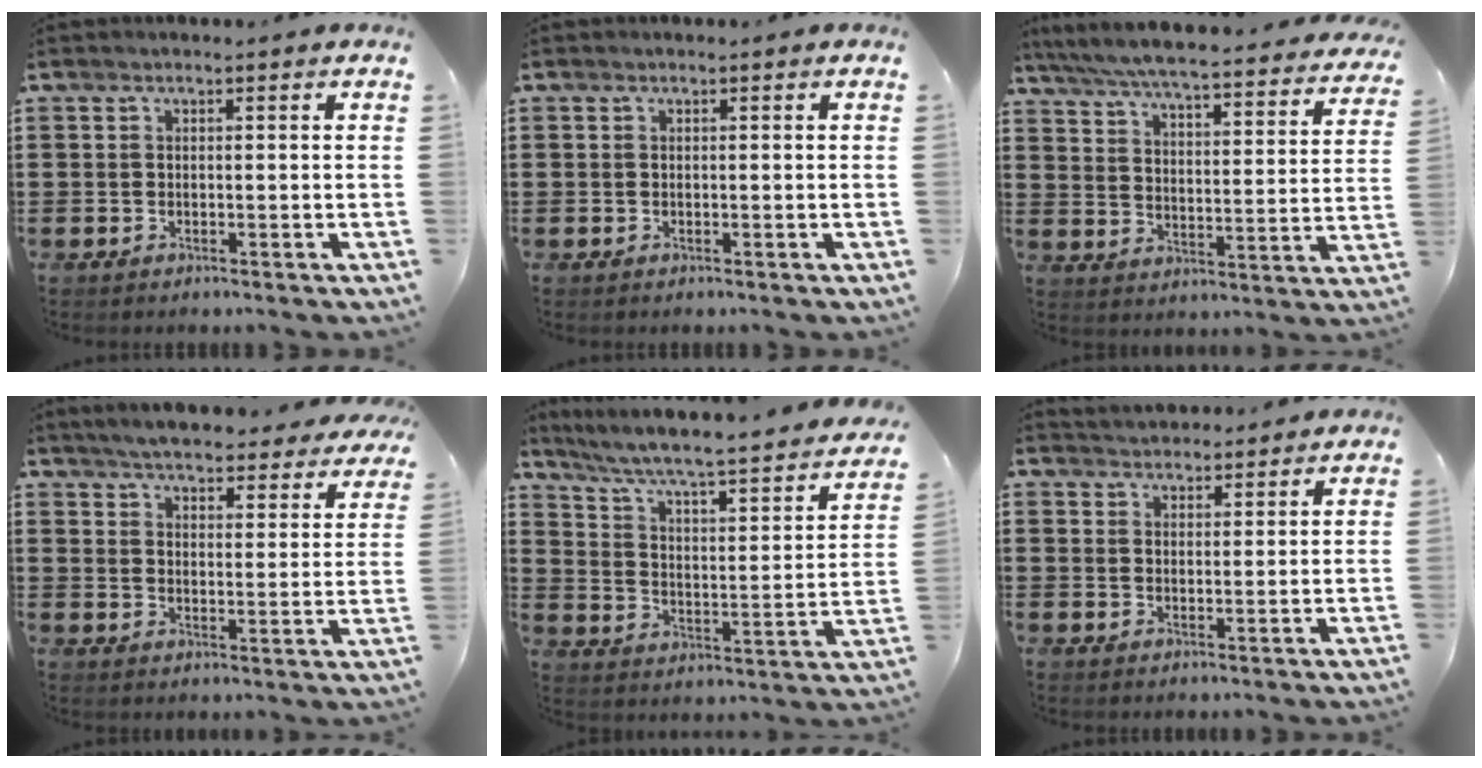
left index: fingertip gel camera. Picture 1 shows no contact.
{"total": 0.0}
{"total": 5.6, "force": [5.3, -0.4, 1.8], "torque": [-0.060, -0.044, 0.086]}
{"total": 5.0, "force": [4.9, -0.2, 0.9], "torque": [-0.041, -0.031, 0.084]}
{"total": 4.4, "force": [3.3, 0.3, 2.8], "torque": [-0.073, -0.041, 0.044]}
{"total": 2.9, "force": [2.8, 0.4, -0.5], "torque": [0.000, -0.008, 0.054]}